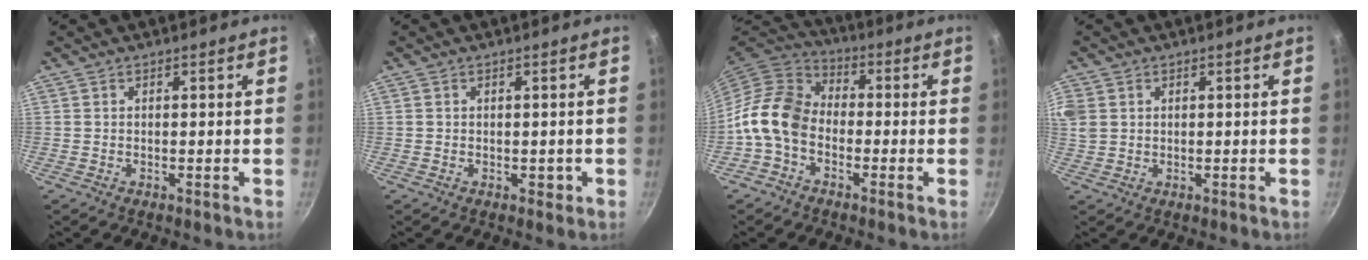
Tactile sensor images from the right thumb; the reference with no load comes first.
{"total": 1.5, "force": [-0.2, 1.2, 0.8], "torque": [-0.004, 0.001, -0.003]}
{"total": 11.2, "force": [-3.0, 8.1, 7.1], "torque": [-0.113, 0.038, -0.083]}
{"total": 6.5, "force": [1.9, 5.2, 3.4], "torque": [-0.074, 0.008, 0.042]}